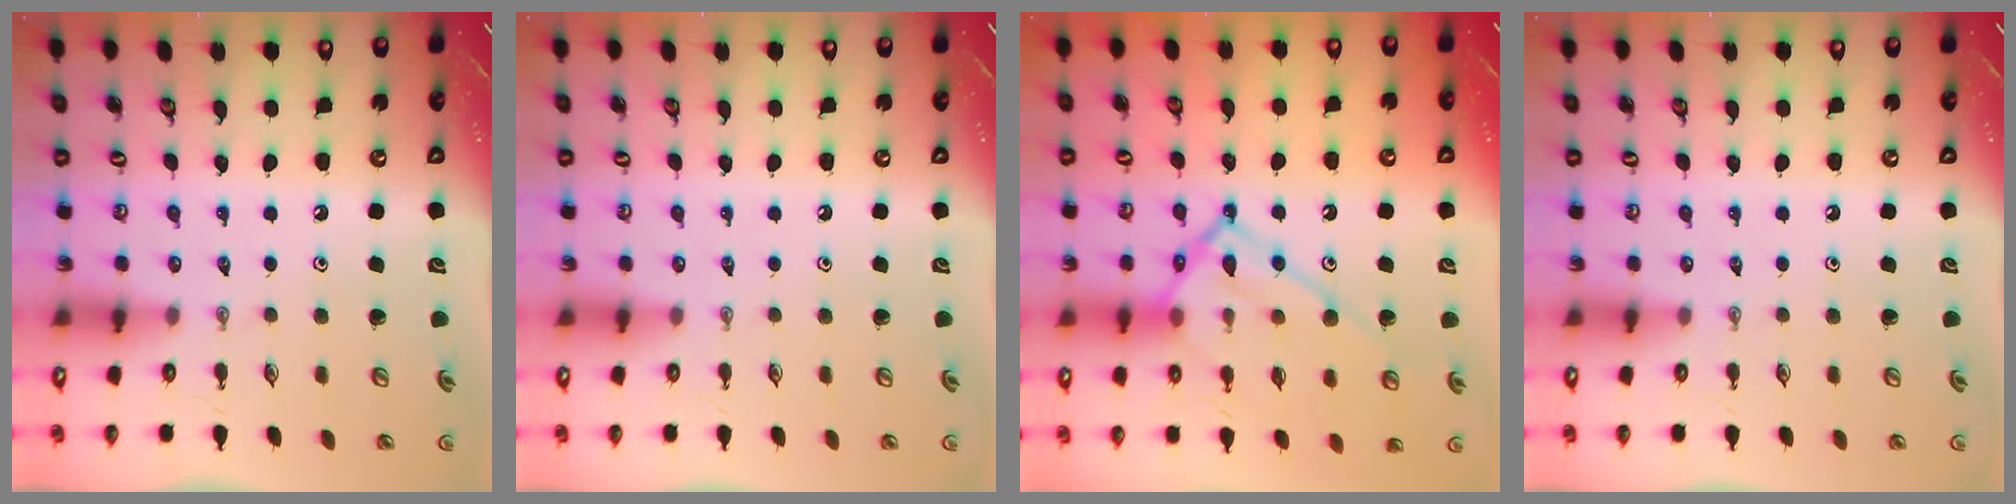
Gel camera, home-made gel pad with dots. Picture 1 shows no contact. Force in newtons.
{"total": 0.0}
{"total": 18.0, "press": 17.9, "slide": 1.9}
{"total": 0.0}